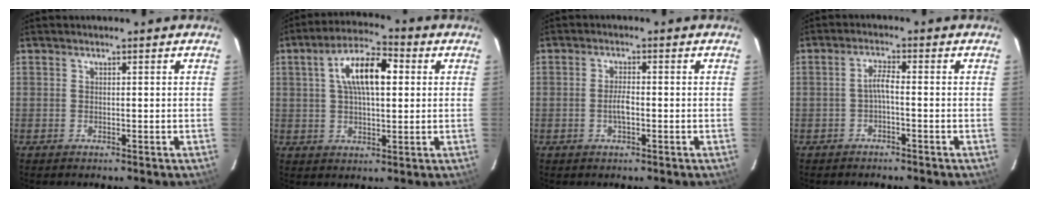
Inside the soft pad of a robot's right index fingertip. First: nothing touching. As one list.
[{"total": 10.8, "force": [2.5, 4.5, 9.5], "torque": [-0.172, 0.026, 0.039]}, {"total": 2.8, "force": [-0.8, 0.9, 2.6], "torque": [-0.049, 0.003, -0.014]}, {"total": 2.3, "force": [-1.0, 0.2, 2.1], "torque": [-0.044, 0.007, -0.020]}]